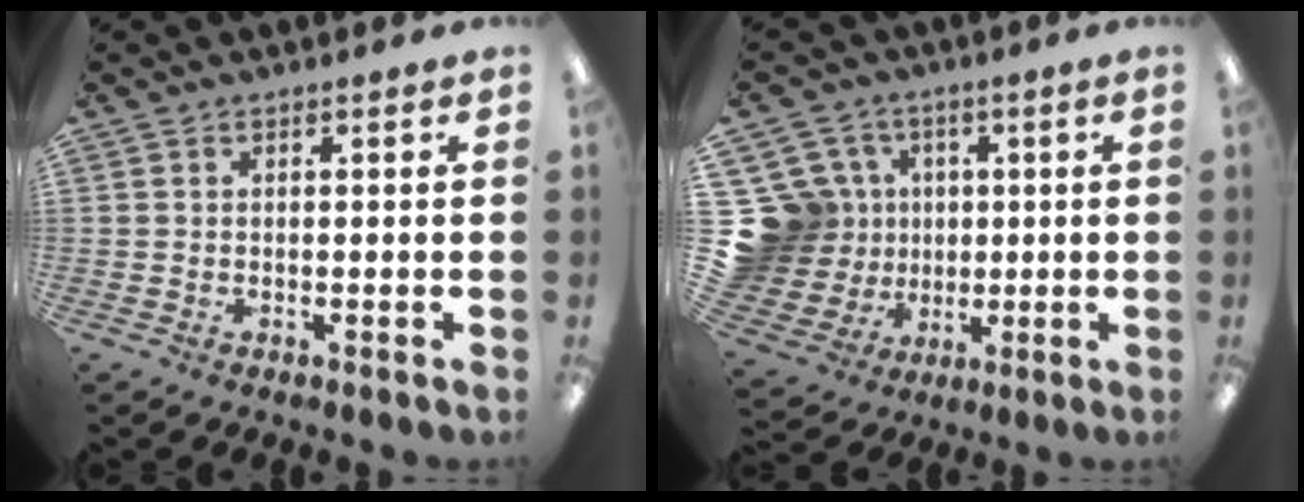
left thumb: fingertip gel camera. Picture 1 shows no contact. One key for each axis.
{"total": 18.9, "fx": 2.5, "fy": 17.5, "fz": 6.8, "tx": -0.189, "ty": -0.009, "tz": 0.081}